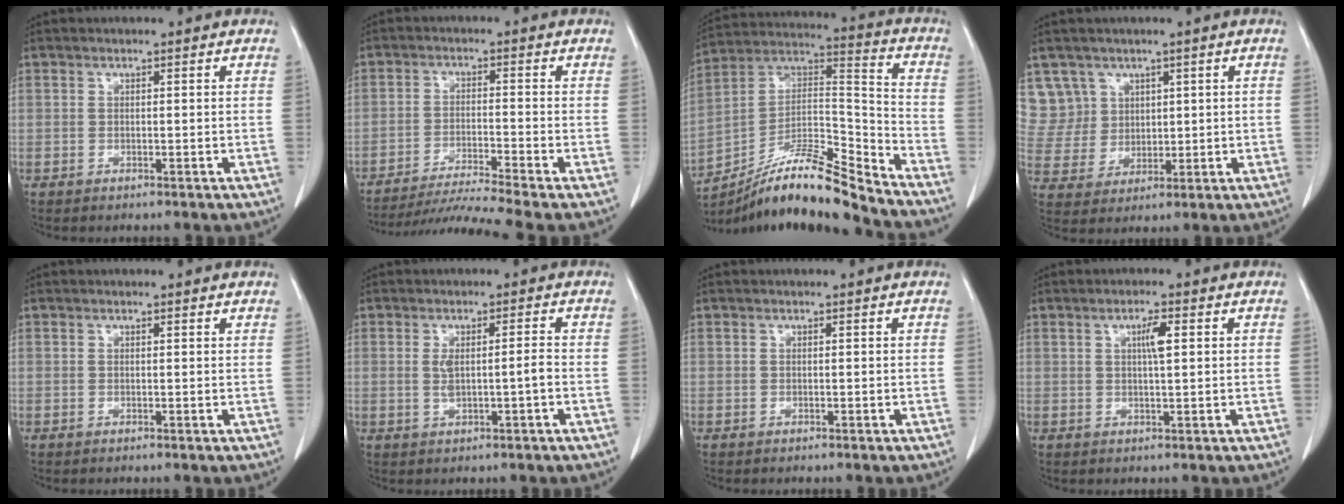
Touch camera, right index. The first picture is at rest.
{"total": 9.4, "force": [-8.3, -2.9, 3.4], "torque": [-0.050, -0.024, -0.146]}
{"total": 15.5, "force": [-13.2, 0.3, 8.1], "torque": [-0.137, 0.032, -0.232]}
{"total": 7.8, "force": [4.2, 6.5, -0.3], "torque": [0.004, 0.019, 0.097]}
{"total": 0.6, "force": [0.6, 0.1, 0.1], "torque": [-0.009, 0.001, 0.003]}
{"total": 3.3, "force": [-0.3, 0.5, 3.3], "torque": [-0.065, 0.005, 0.004]}
{"total": 0.0}
{"total": 2.9, "force": [0.8, 0.3, 2.8], "torque": [-0.049, 0.002, 0.014]}